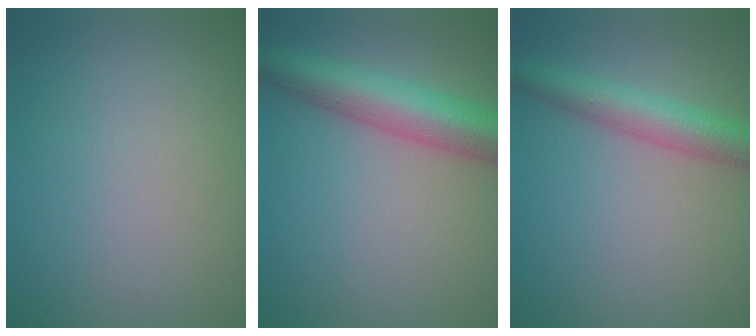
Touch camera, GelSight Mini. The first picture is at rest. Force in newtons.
{"total": 6.7, "press": 6.7, "slide": 0.1}
{"total": 4.2, "press": 4.2, "slide": 0.1}